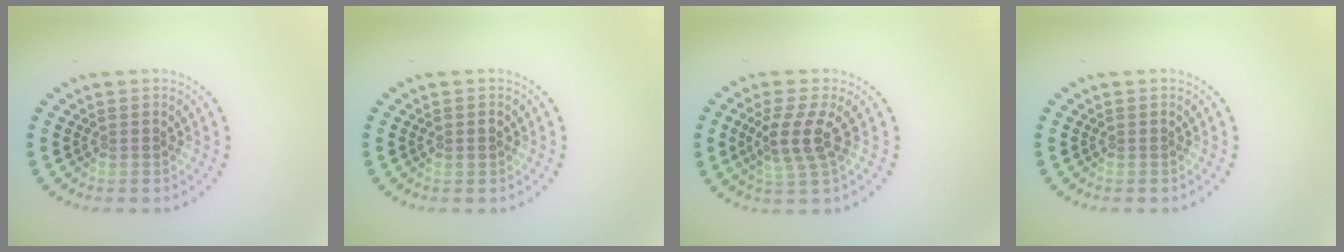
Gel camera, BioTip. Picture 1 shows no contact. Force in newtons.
{"total": 1.0, "press": 1.0, "slide": 0.1}
{"total": 3.2, "press": 2.8, "slide": 1.6}
{"total": 0.0}